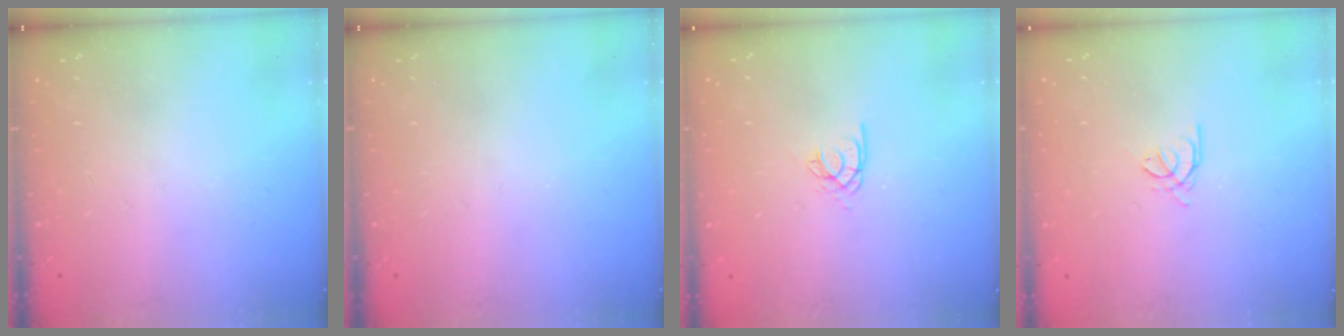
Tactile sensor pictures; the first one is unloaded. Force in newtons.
{"total": 0.0}
{"total": 2.6, "press": 2.6, "slide": 0.1}
{"total": 1.2, "press": 1.1, "slide": 0.4}